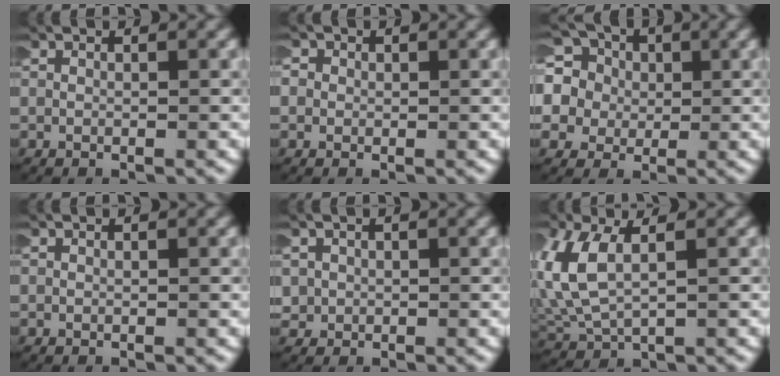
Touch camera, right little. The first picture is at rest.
{"total": 2.2, "force": [0.1, 2.1, 0.5], "torque": [-0.019, 0.006, -0.008]}
{"total": 11.1, "force": [0.5, 10.3, 4.0], "torque": [-0.140, -0.019, -0.007]}
{"total": 0.0}
{"total": 2.1, "force": [-0.1, 2.0, 0.3], "torque": [-0.026, -0.001, -0.004]}
{"total": 5.1, "force": [1.4, 3.2, 3.7], "torque": [-0.112, -0.005, 0.038]}